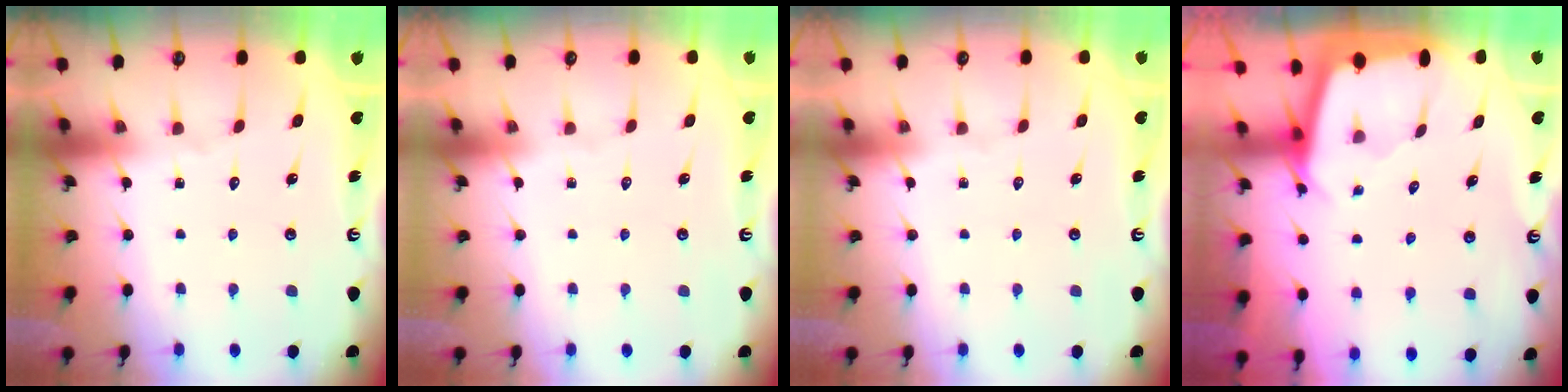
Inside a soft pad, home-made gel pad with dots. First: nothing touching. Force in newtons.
{"total": 0.0}
{"total": 0.0}
{"total": 1.8, "press": 1.8, "slide": 0.2}